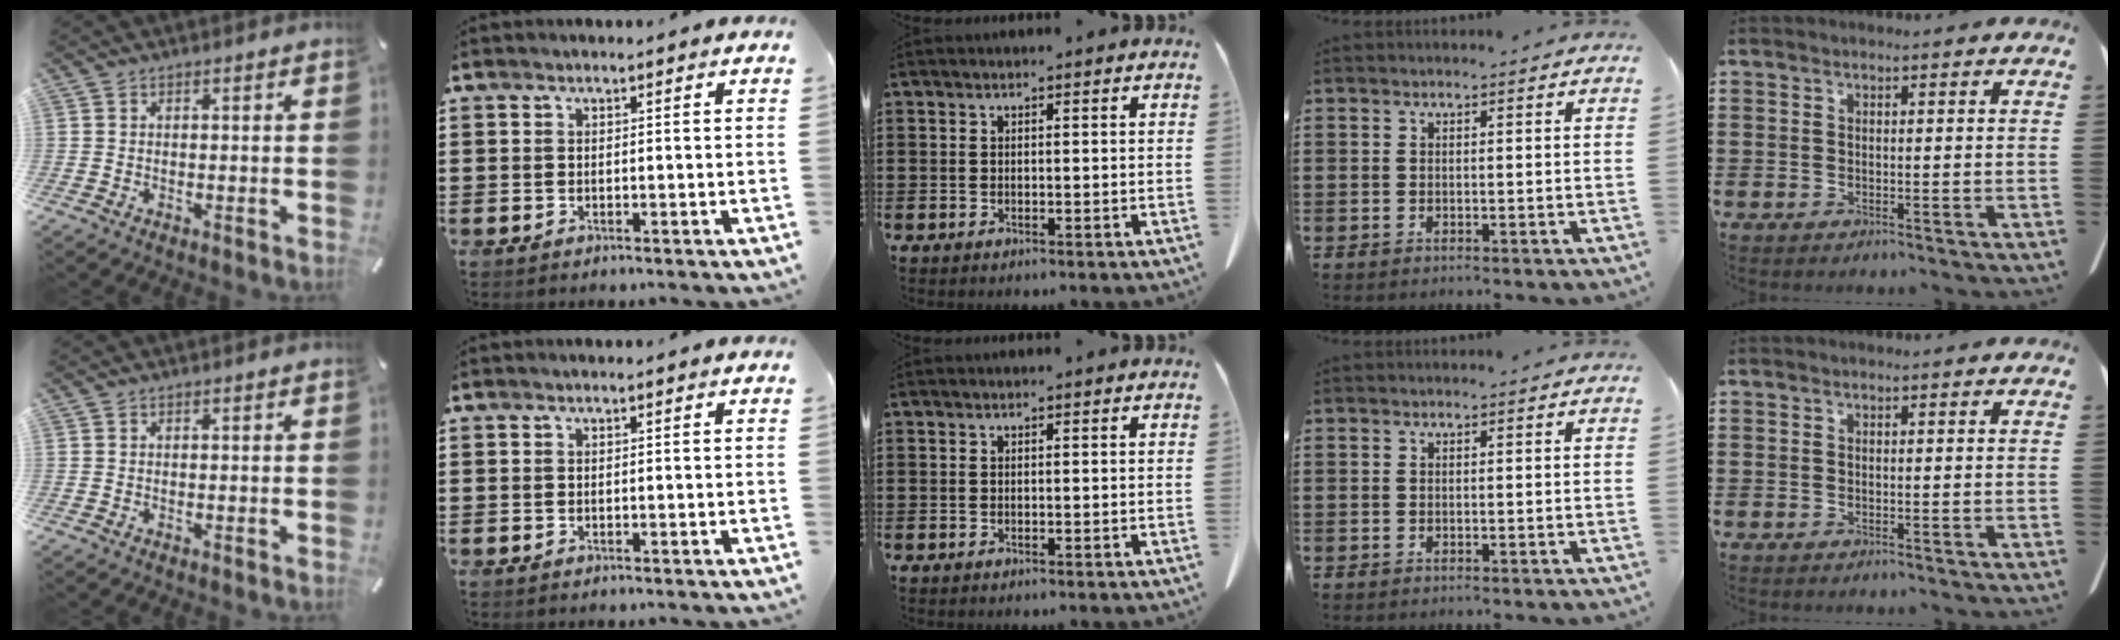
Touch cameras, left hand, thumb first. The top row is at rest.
{}